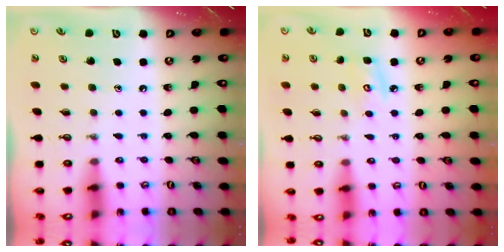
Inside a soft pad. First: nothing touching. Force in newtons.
{"total": 5.6, "press": 5.6, "slide": 0.4}